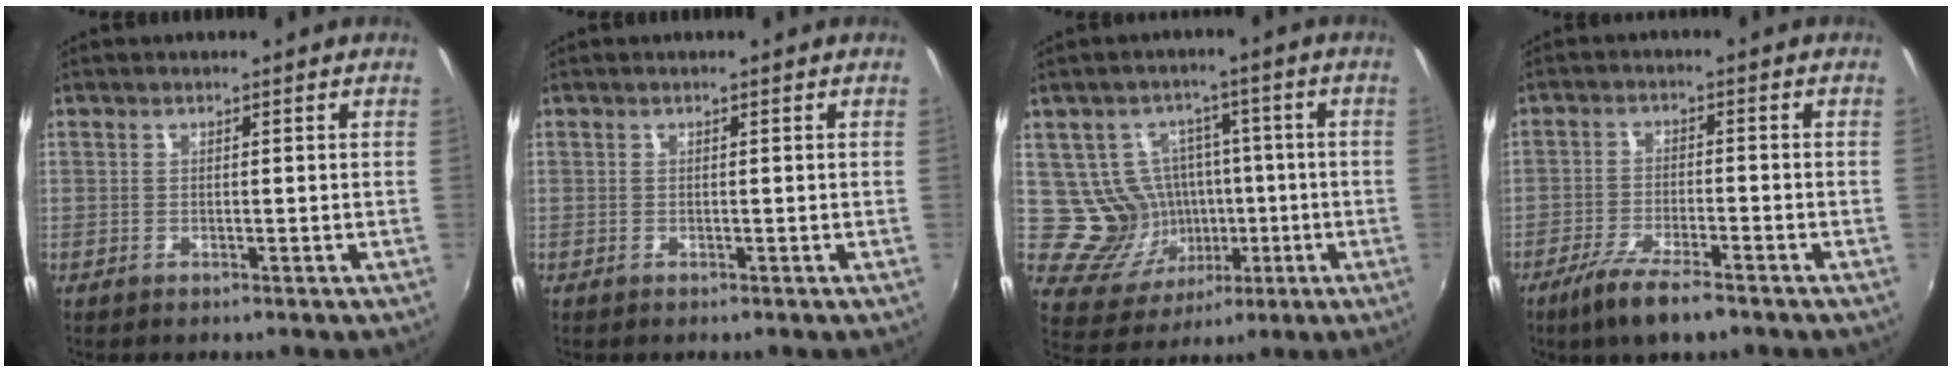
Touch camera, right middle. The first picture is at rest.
{"total": 0.0}
{"total": 10.0, "force": [-0.4, 9.4, 3.4], "torque": [-0.076, 0.006, 0.014]}
{"total": 7.9, "force": [-5.8, 0.6, 5.3], "torque": [-0.124, -0.024, -0.108]}